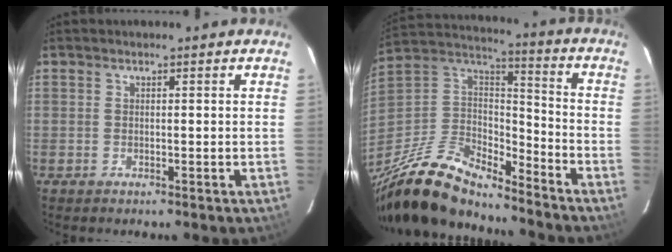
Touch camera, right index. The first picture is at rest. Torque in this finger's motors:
{"motor_torque": [1.07, -1.07, 0.64, 0.15]}